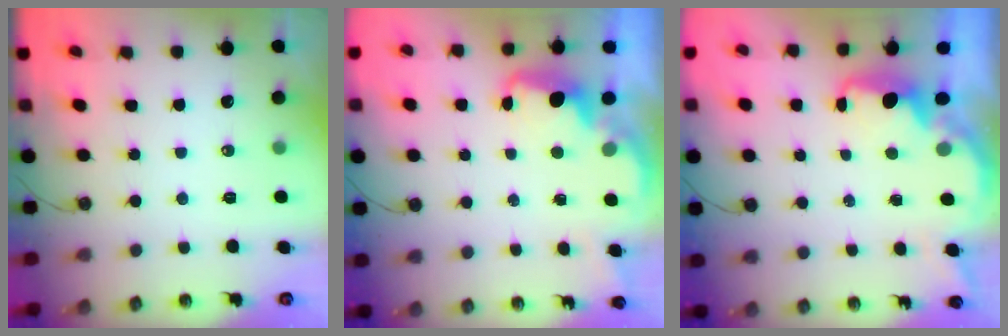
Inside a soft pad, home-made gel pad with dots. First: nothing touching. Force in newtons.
{"total": 2.1, "press": 2.0, "slide": 0.6}
{"total": 2.3, "press": 2.2, "slide": 0.8}